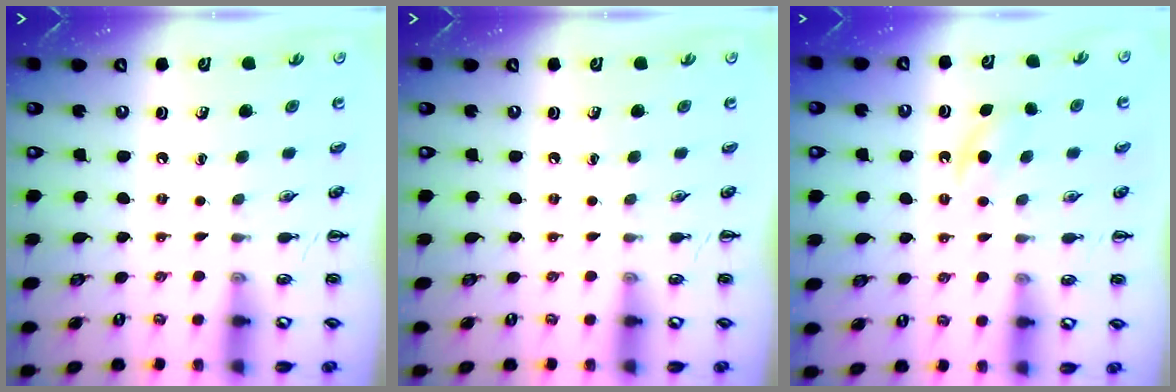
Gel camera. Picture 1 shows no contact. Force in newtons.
{"total": 0.0}
{"total": 4.6, "press": 4.4, "slide": 1.4}